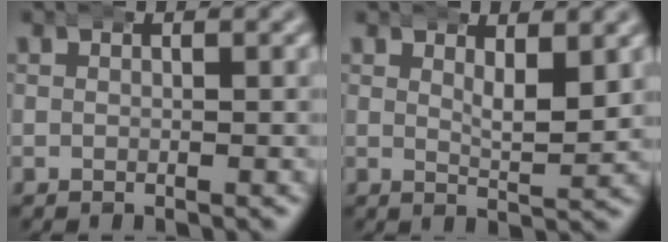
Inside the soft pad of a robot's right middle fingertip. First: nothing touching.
{"total": 2.8, "force": [1.8, 0.6, 2.0], "torque": [-0.032, -0.011, 0.032]}